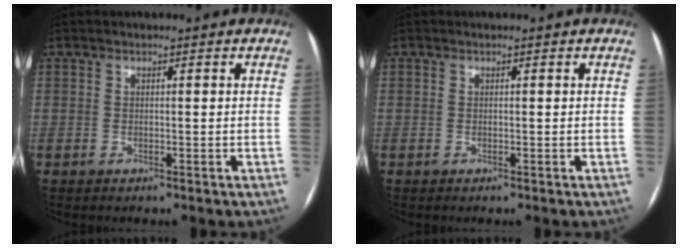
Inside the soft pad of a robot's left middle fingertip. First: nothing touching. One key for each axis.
{"total": 0.0}